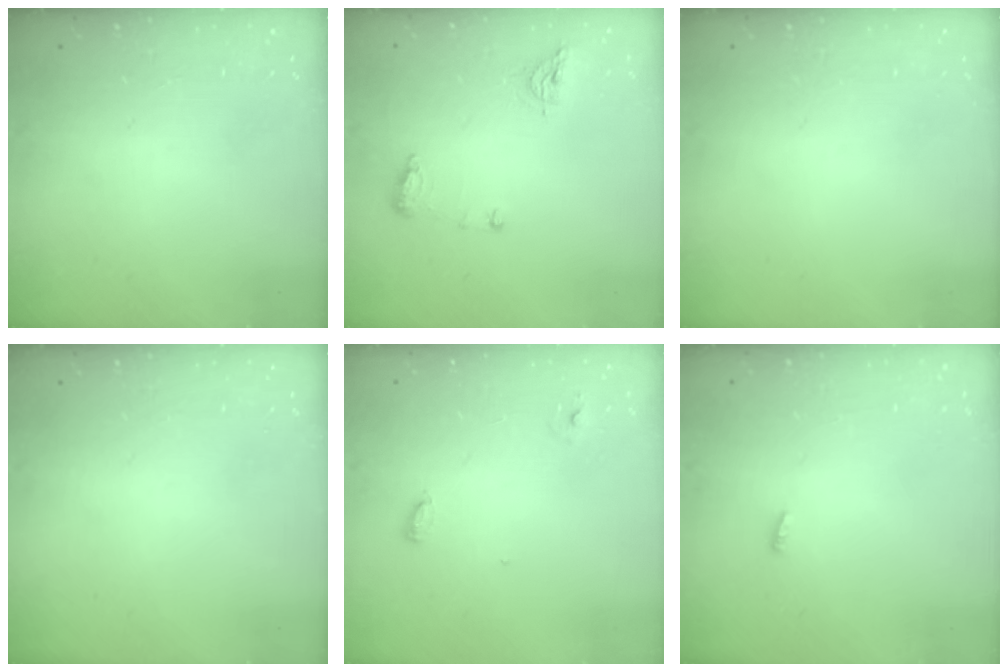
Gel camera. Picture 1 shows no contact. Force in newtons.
{"total": 7.9, "press": 7.8, "slide": 1.5}
{"total": 0.0}
{"total": 0.0}
{"total": 5.0, "press": 5.0, "slide": 0.4}
{"total": 2.3, "press": 2.1, "slide": 0.8}